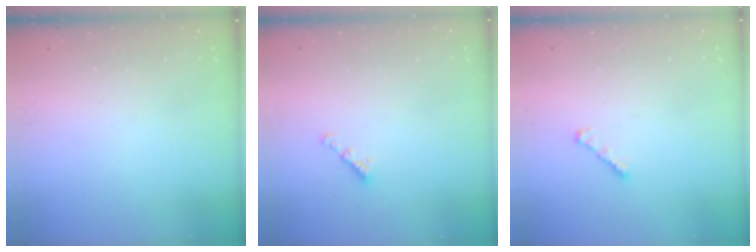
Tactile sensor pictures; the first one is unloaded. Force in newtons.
{"total": 2.3, "press": 2.3, "slide": 0.4}
{"total": 2.5, "press": 2.4, "slide": 0.6}